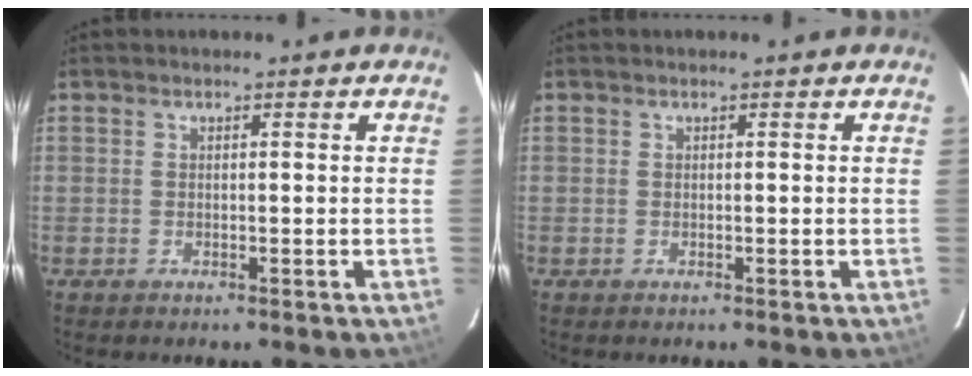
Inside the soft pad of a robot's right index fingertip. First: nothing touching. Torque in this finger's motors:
{"motor_torque": [0.00, 0.00, 0.00, 0.00]}